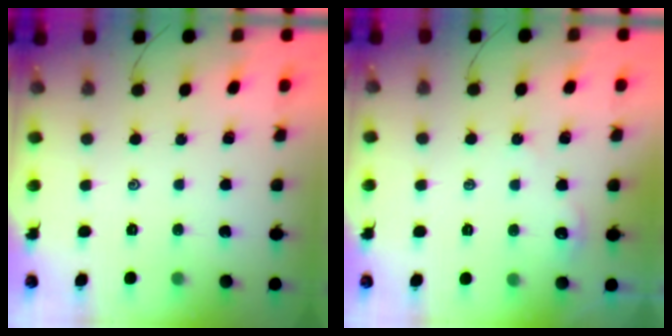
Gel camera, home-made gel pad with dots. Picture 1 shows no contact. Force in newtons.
{"total": 2.6, "press": 2.6, "slide": 0.3}